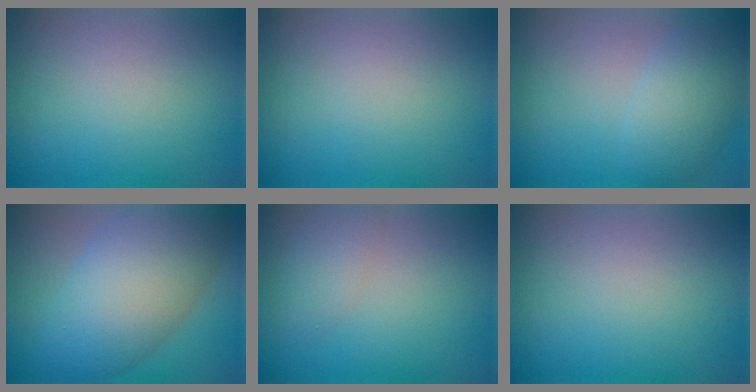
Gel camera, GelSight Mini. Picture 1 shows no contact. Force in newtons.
{"total": 0.0}
{"total": 4.5, "press": 4.5, "slide": 0.1}
{"total": 9.5, "press": 9.5, "slide": 0.2}
{"total": 2.1, "press": 2.1, "slide": 0.1}
{"total": 0.0}